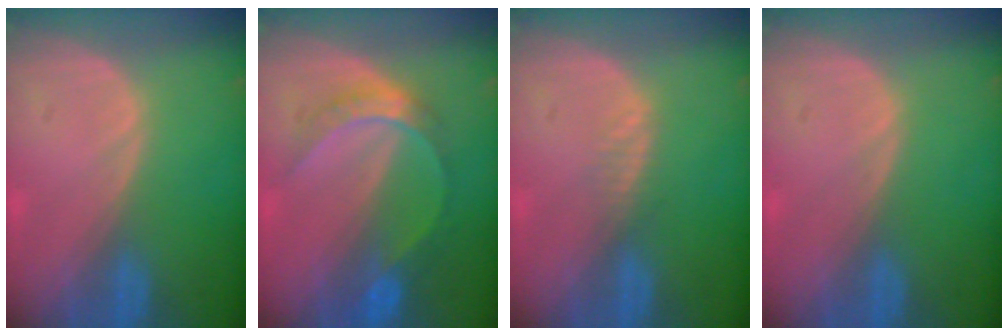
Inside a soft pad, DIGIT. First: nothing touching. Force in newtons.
{"total": 6.7, "press": 5.7, "slide": 3.4}
{"total": 1.4, "press": 1.3, "slide": 0.2}
{"total": 0.0}